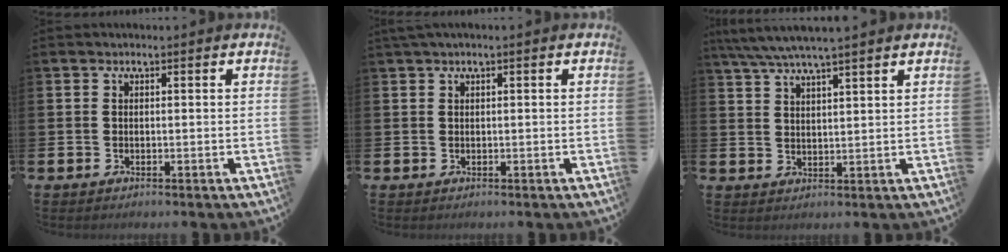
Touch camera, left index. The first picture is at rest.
{"total": 0.7, "force": [0.3, 0.0, 0.7], "torque": [-0.020, 0.004, 0.006]}
{"total": 5.0, "force": [4.6, -0.2, 2.0], "torque": [-0.059, -0.013, 0.083]}